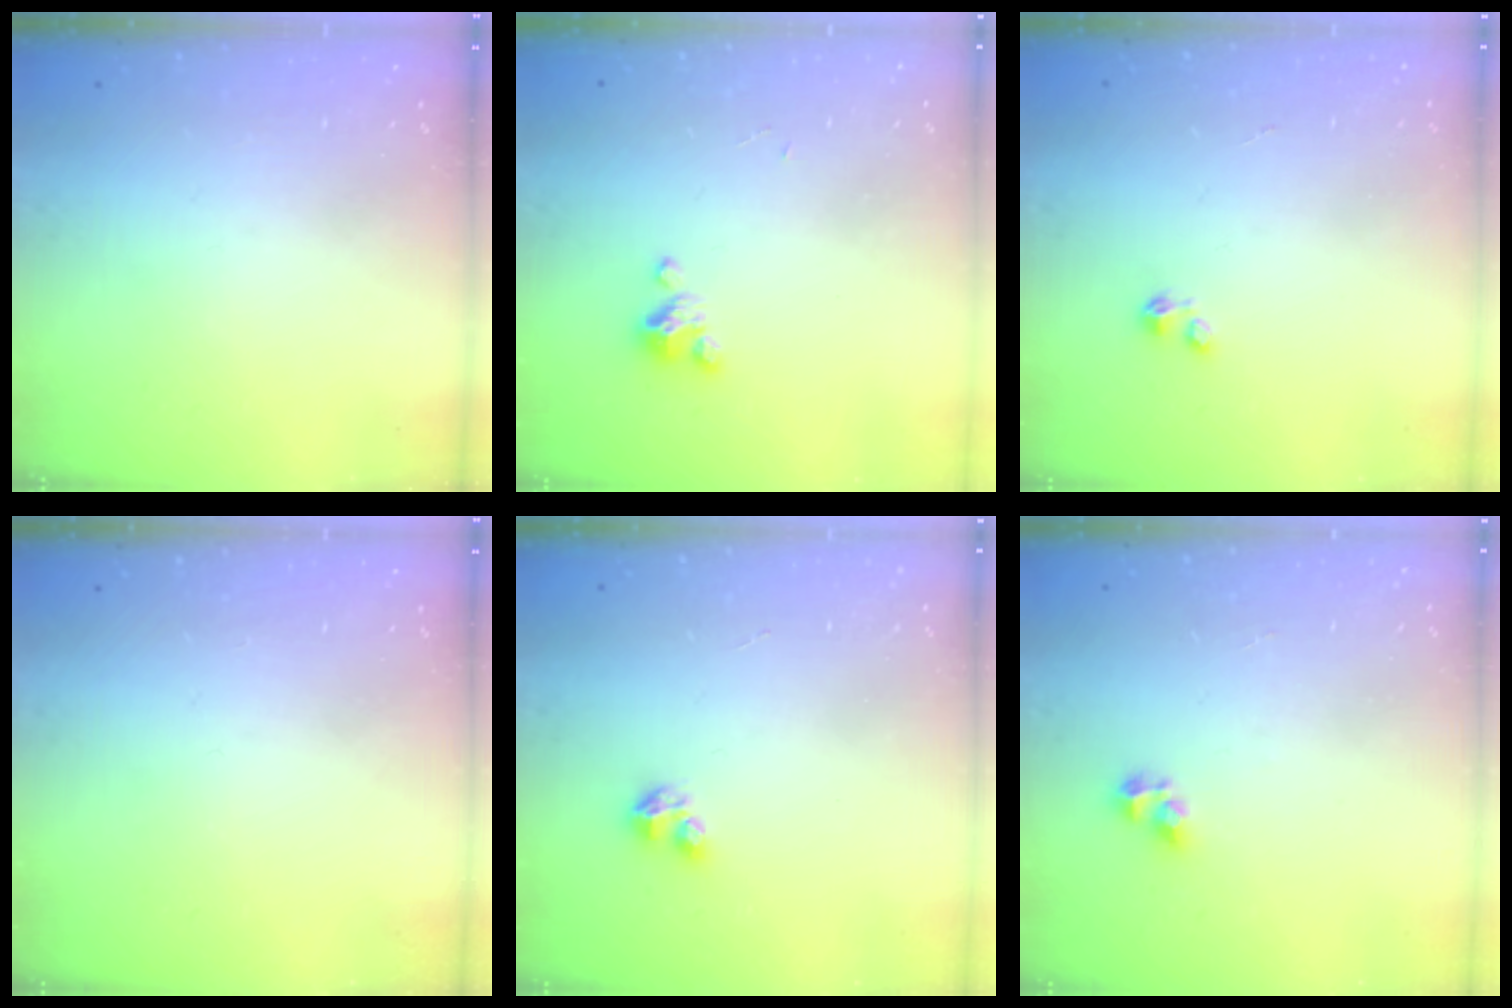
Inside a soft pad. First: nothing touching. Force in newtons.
{"total": 2.3, "press": 2.2, "slide": 0.4}
{"total": 0.0}
{"total": 0.0}
{"total": 3.4, "press": 3.4, "slide": 0.4}
{"total": 3.7, "press": 3.7, "slide": 0.3}